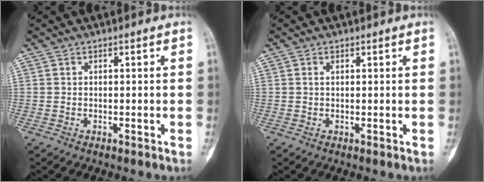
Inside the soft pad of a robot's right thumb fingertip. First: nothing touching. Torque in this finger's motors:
{"motor_torque": [-0.28, -0.01, 0.08, 0.00, -0.05]}